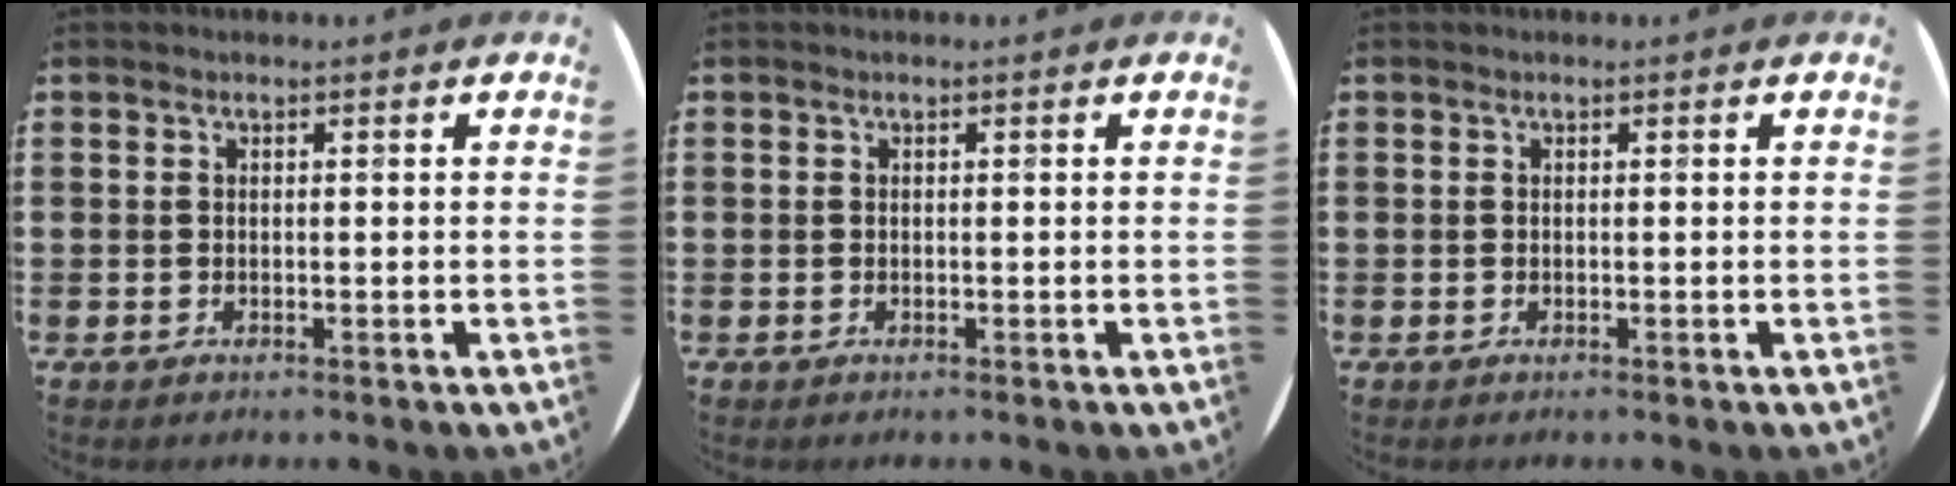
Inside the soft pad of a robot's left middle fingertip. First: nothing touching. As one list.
[{"total": 0.0}, {"total": 0.0}]